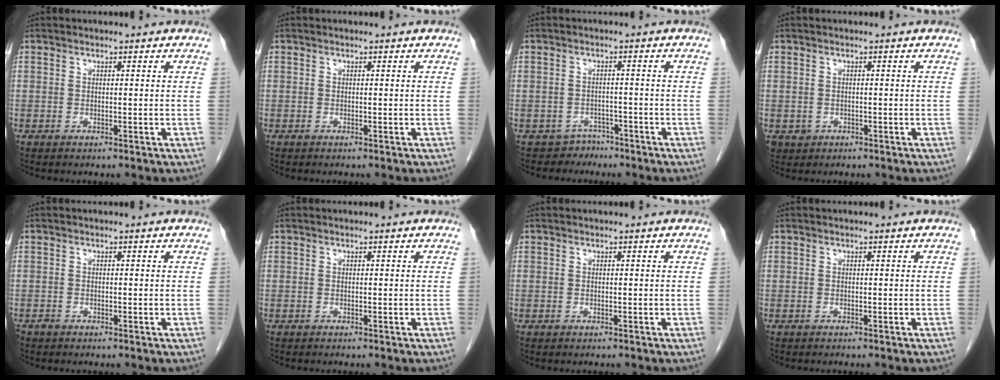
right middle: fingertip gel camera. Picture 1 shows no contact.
{"total": 0.0}
{"total": 2.8, "force": [-2.2, 1.4, -0.9], "torque": [0.016, 0.006, -0.035]}
{"total": 1.7, "force": [-0.6, 1.6, 0.3], "torque": [-0.004, 0.004, -0.003]}
{"total": 0.6, "force": [-0.5, 0.3, 0.1], "torque": [-0.008, 0.000, -0.011]}
{"total": 0.0}
{"total": 0.0}
{"total": 0.6, "force": [-0.6, 0.1, 0.2], "torque": [-0.008, -0.002, -0.011]}